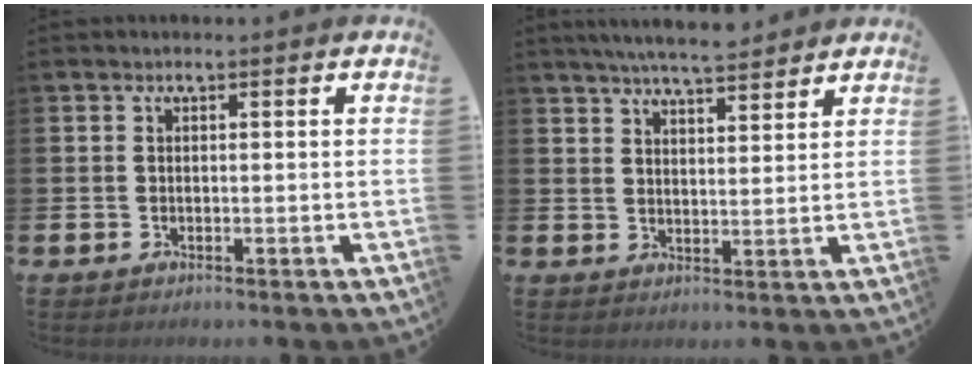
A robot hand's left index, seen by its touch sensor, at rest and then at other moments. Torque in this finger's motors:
{"motor_torque": [0.23, -0.45, 0.62, 0.21]}